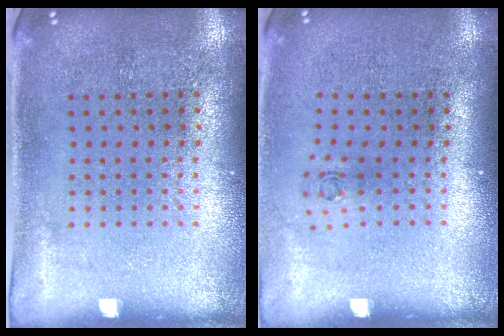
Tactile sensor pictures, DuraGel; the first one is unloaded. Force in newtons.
{"total": 0.6, "press": 0.3, "slide": 0.5}